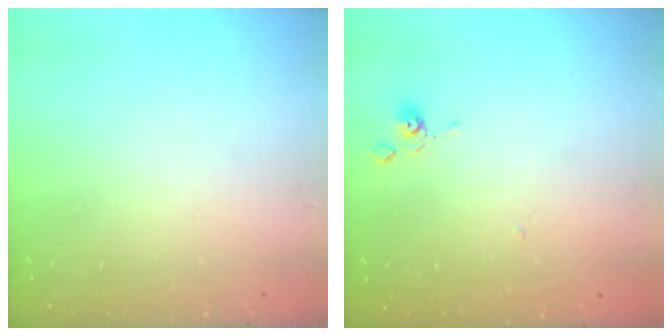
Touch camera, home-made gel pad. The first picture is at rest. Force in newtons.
{"total": 4.6, "press": 4.5, "slide": 0.4}